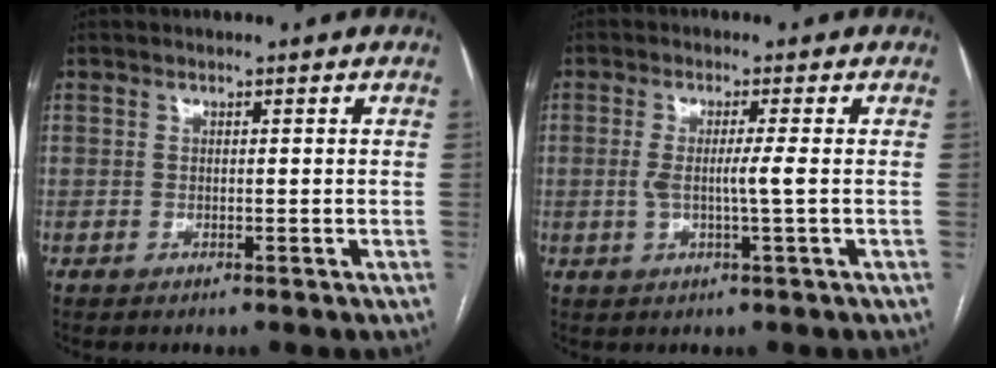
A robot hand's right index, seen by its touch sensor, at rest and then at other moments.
{"total": 3.6, "force": [-0.3, -0.5, 3.6], "torque": [-0.067, -0.003, -0.004]}